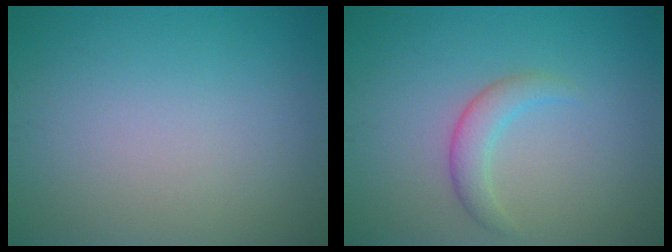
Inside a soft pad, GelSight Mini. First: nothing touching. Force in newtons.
{"total": 2.3, "press": 2.3, "slide": 0.2}